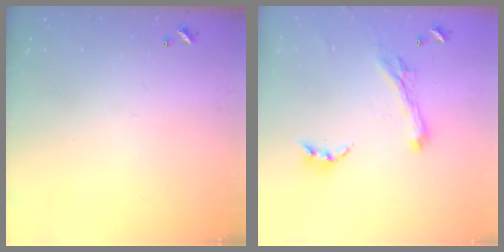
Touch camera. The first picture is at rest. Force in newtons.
{"total": 2.8, "press": 2.5, "slide": 1.3}